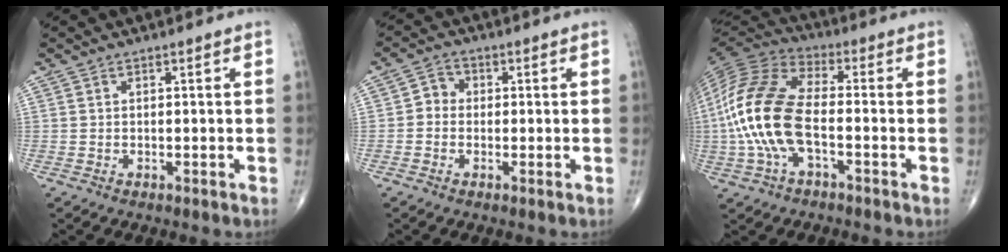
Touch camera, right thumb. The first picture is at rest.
{"total": 3.3, "force": [-0.2, 2.9, 1.5], "torque": [-0.005, 0.011, -0.015]}
{"total": 17.2, "force": [-2.8, 8.5, 14.7], "torque": [-0.316, 0.032, -0.059]}